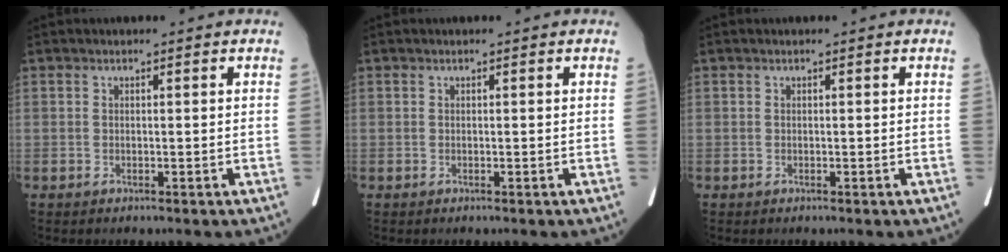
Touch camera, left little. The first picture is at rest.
{"total": 0.0}
{"total": 0.0}